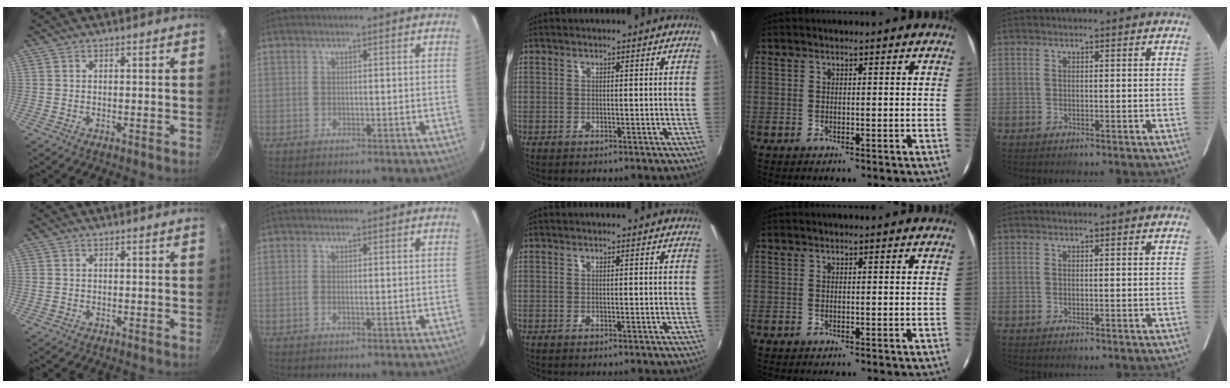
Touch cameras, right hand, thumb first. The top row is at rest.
{"thumb": {"total": 0.8, "force": [0.0, 0.7, 0.3], "torque": [-0.006, 0.002, 0.001]}, "index": {"total": 0.9, "force": [-0.1, 0.4, 0.8], "torque": [-0.018, 0.000, -0.004]}}